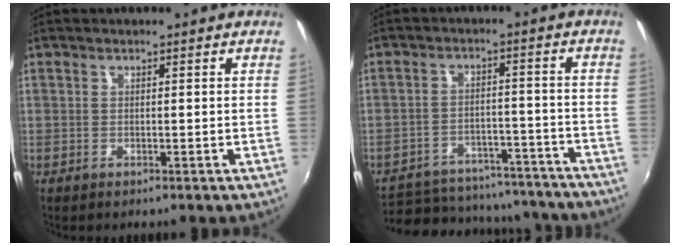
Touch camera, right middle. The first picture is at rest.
{"total": 25.8, "force": [-21.7, 10.1, 9.7], "torque": [-0.204, 0.016, -0.264]}